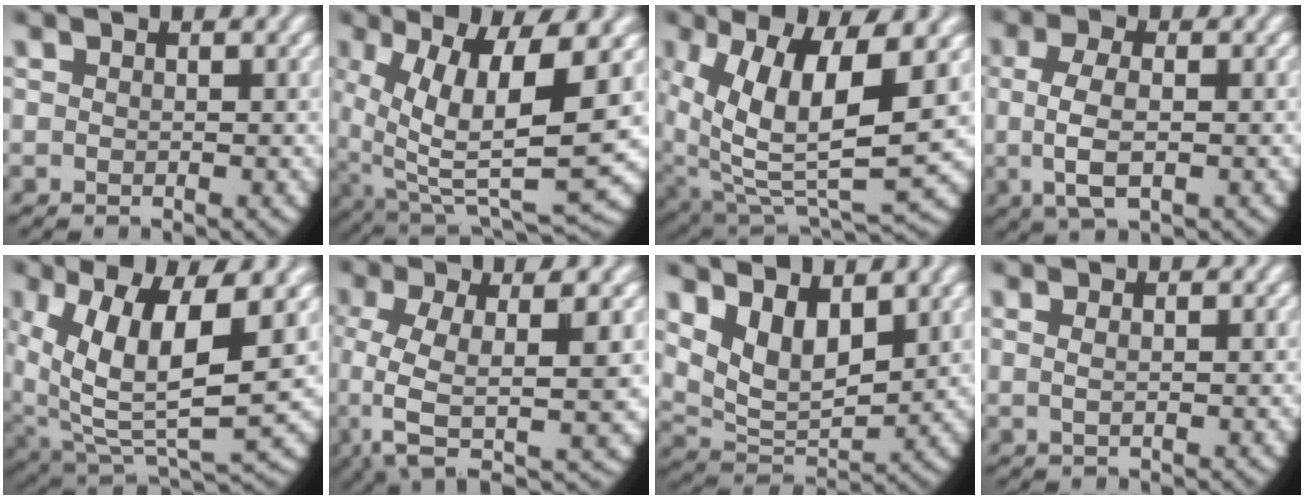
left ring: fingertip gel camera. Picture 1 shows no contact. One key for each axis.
{"total": 13.9, "fx": -0.2, "fy": 7.5, "fz": 11.7, "tx": -0.214, "ty": -0.041, "tz": 0.017}
{"total": 14.3, "fx": 0.8, "fy": 8.6, "fz": 11.3, "tx": -0.224, "ty": -0.046, "tz": 0.035}
{"total": 4.2, "fx": 0.0, "fy": 2.1, "fz": 3.6, "tx": -0.095, "ty": -0.012, "tz": 0.008}
{"total": 12.8, "fx": 1.0, "fy": 7.9, "fz": 10.0, "tx": -0.208, "ty": -0.044, "tz": 0.038}
{"total": 9.2, "fx": -0.3, "fy": 4.7, "fz": 7.9, "tx": -0.163, "ty": -0.031, "tz": 0.009}
{"total": 9.9, "fx": 2.5, "fy": 7.4, "fz": 6.1, "tx": -0.140, "ty": -0.028, "tz": 0.050}
{"total": 0.8, "fx": 0.2, "fy": -0.1, "fz": 0.7, "tx": -0.022, "ty": -0.006, "tz": 0.009}